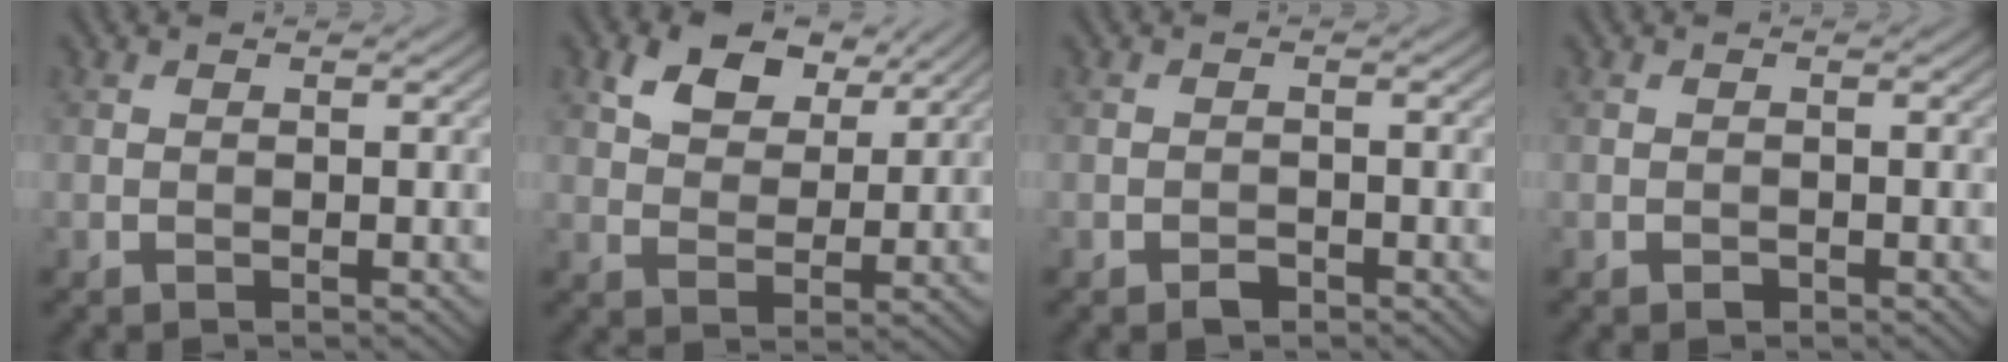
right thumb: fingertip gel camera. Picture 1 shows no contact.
{"total": 7.1, "force": [4.2, 4.0, 4.0], "torque": [-0.083, -0.001, 0.076]}
{"total": 1.2, "force": [-0.9, 0.6, 0.5], "torque": [-0.008, 0.001, -0.019]}
{"total": 0.6, "force": [-0.4, 0.4, 0.2], "torque": [0.000, -0.003, -0.007]}